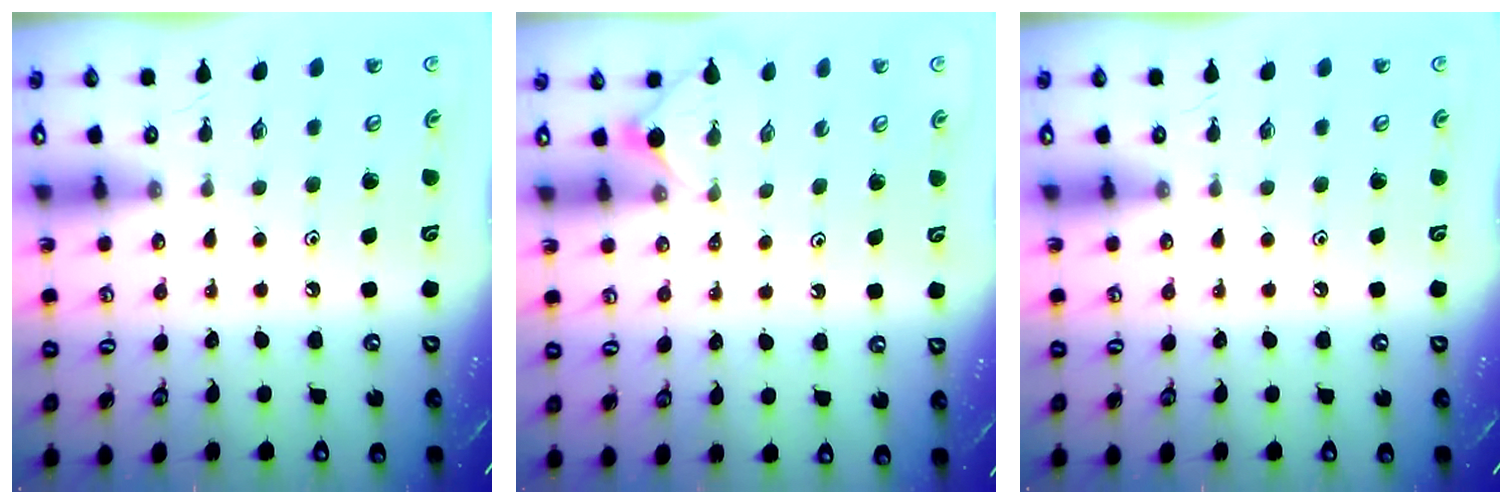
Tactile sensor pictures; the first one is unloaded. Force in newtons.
{"total": 2.9, "press": 2.8, "slide": 0.5}
{"total": 0.0}